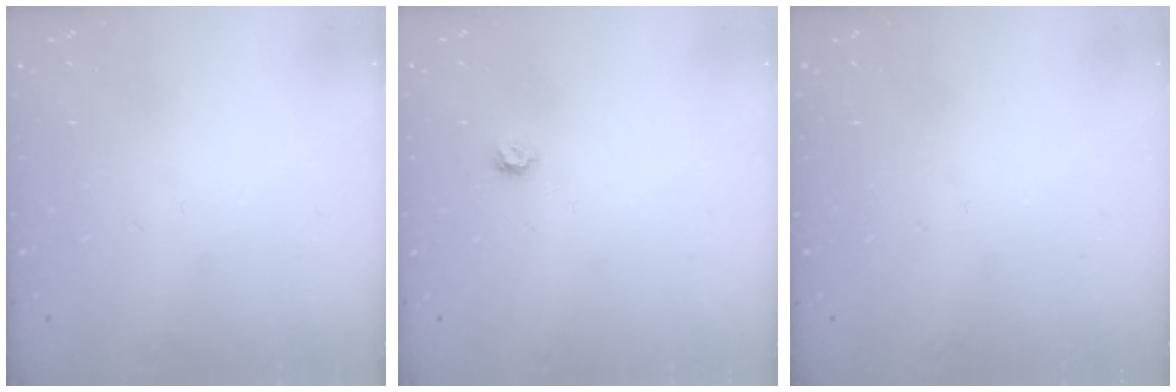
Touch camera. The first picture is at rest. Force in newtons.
{"total": 4.0, "press": 3.9, "slide": 0.6}
{"total": 0.0}